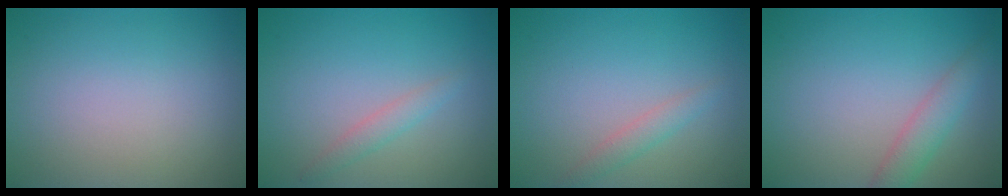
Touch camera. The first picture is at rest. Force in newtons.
{"total": 1.3, "press": 1.3, "slide": 0.1}
{"total": 1.4, "press": 1.4, "slide": 0.1}
{"total": 2.5, "press": 2.5, "slide": 0.1}